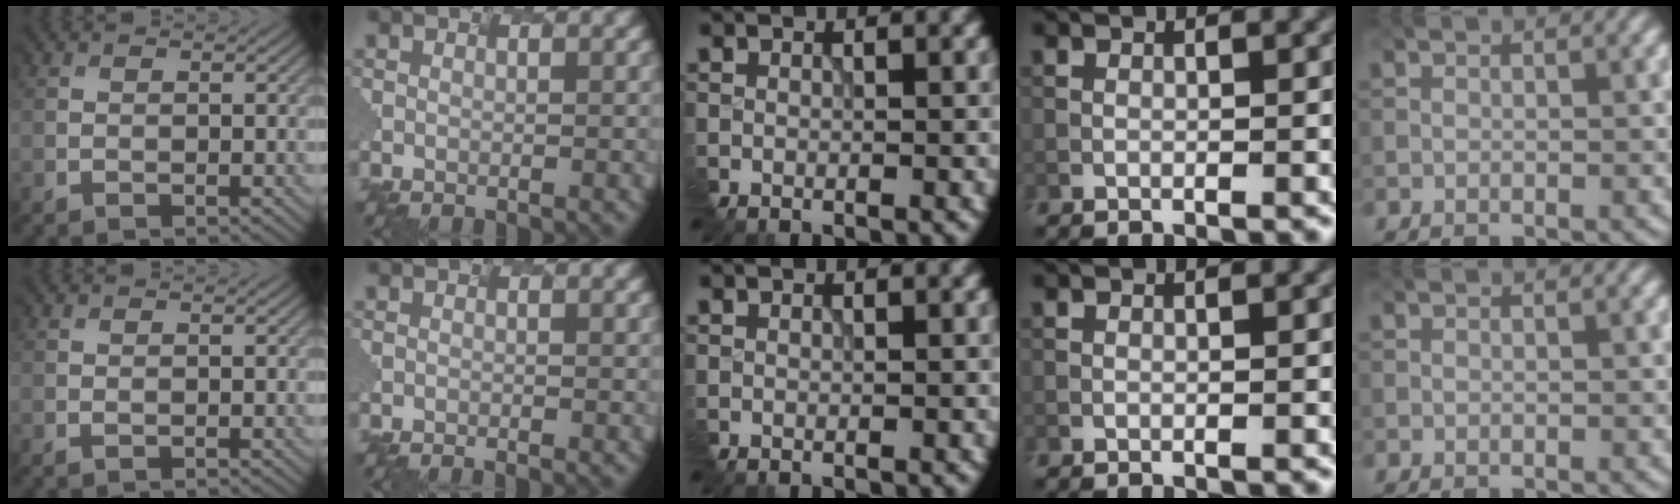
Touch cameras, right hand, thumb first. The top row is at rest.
{"index": {"total": 1.0, "force": [-0.9, -0.1, 0.4], "torque": [0.000, -0.005, -0.003]}}